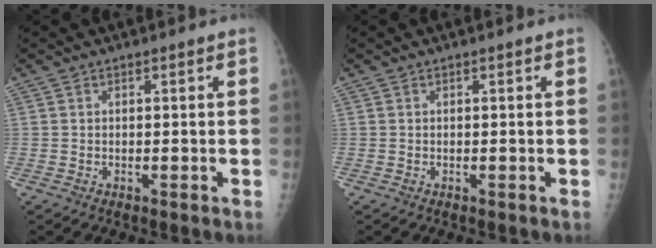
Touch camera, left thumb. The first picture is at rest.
{"total": 0.0}